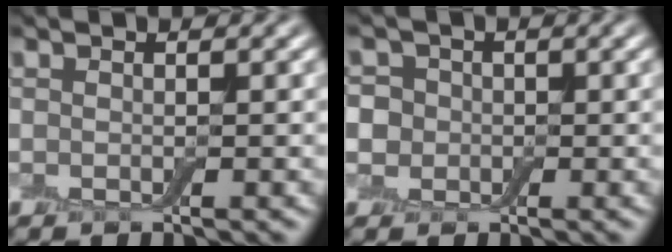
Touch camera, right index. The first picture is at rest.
{"total": 4.7, "force": [0.6, 4.3, 1.9], "torque": [-0.019, 0.029, -0.021]}